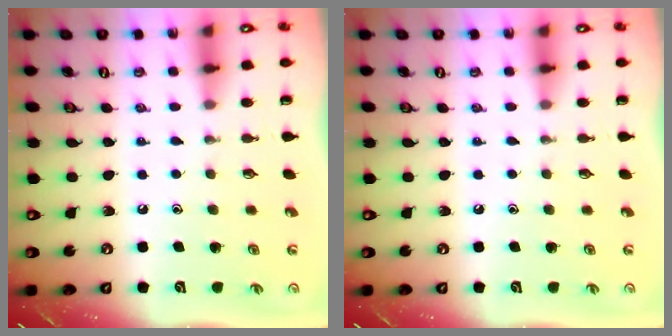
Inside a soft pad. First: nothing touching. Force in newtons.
{"total": 0.0}